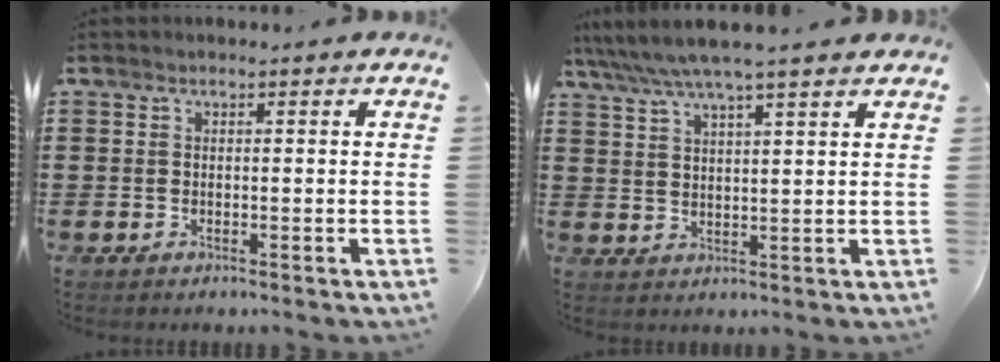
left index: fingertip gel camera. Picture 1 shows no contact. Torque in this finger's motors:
{"motor_torque": [2.14, 0.00, 0.60, 0.21]}